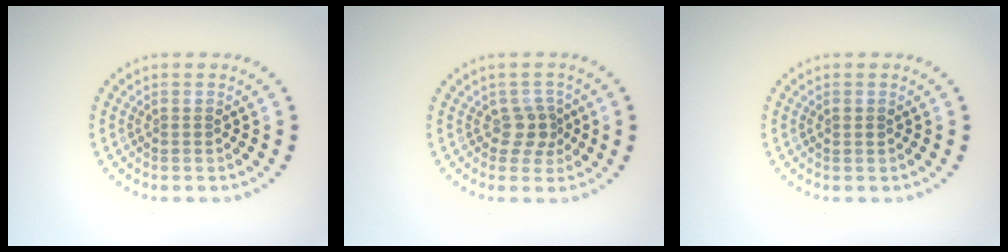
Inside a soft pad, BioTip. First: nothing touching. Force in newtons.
{"total": 2.1, "press": 1.6, "slide": 1.3}
{"total": 0.8, "press": 0.8, "slide": 0.2}